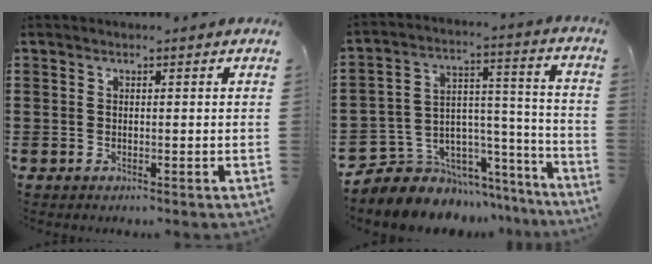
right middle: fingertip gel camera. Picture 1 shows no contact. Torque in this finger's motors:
{"motor_torque": [2.14, 0.00, 0.52, 0.06]}